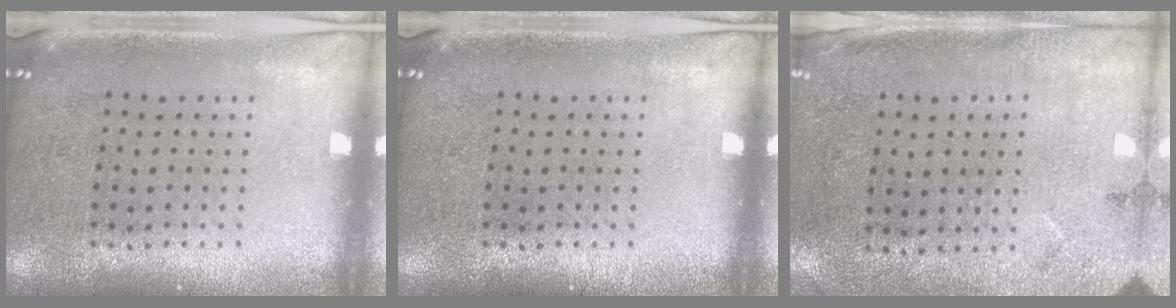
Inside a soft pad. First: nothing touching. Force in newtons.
{"total": 0.0}
{"total": 2.7, "press": 2.2, "slide": 1.6}